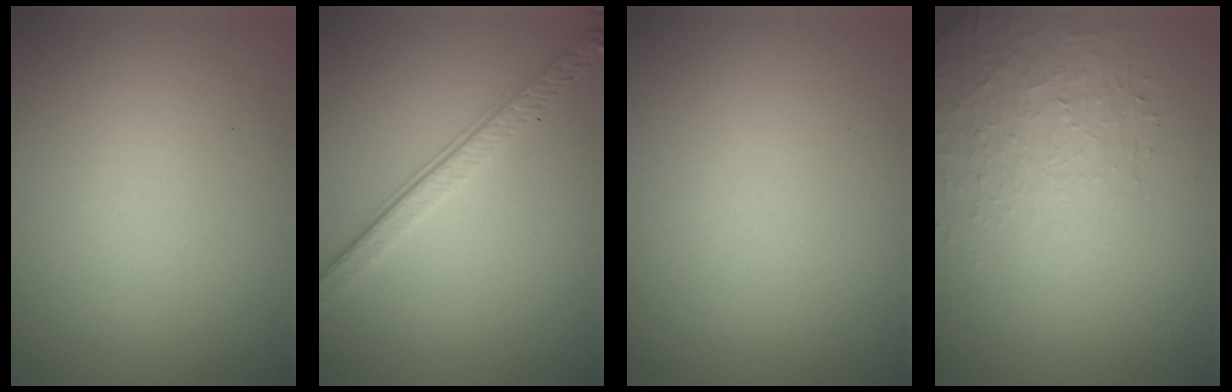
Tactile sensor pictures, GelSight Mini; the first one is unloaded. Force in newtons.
{"total": 3.8, "press": 2.7, "slide": 2.7}
{"total": 0.0}
{"total": 1.5, "press": 0.8, "slide": 1.3}